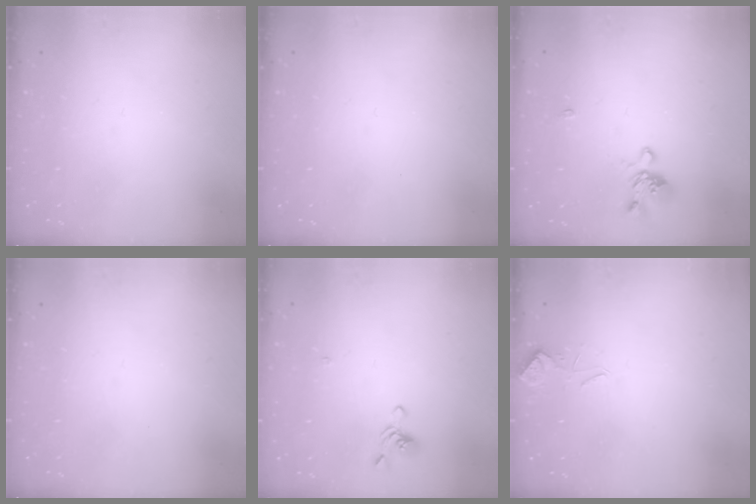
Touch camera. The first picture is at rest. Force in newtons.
{"total": 0.0}
{"total": 1.2, "press": 0.8, "slide": 1.0}
{"total": 0.0}
{"total": 3.2, "press": 3.1, "slide": 0.7}
{"total": 3.0, "press": 3.0, "slide": 0.5}